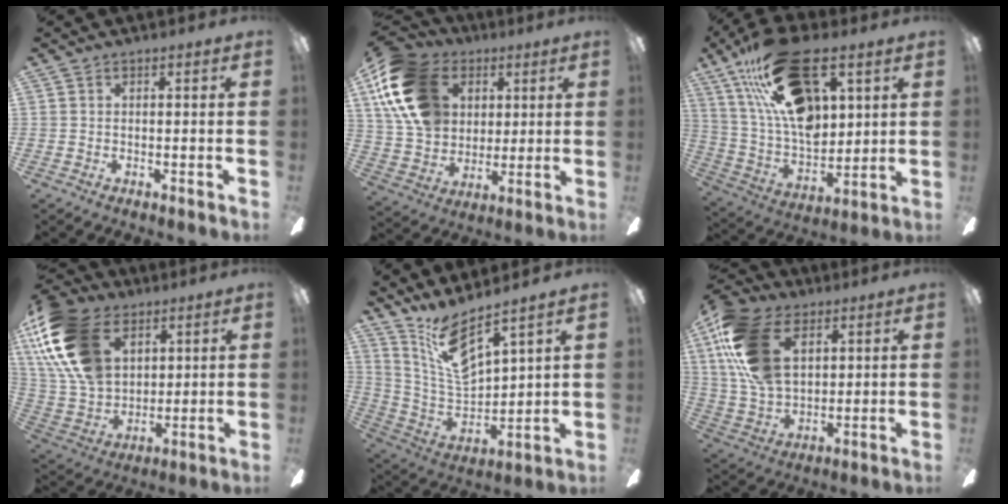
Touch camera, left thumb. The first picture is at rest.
{"total": 20.1, "force": [7.0, 15.0, 11.4], "torque": [-0.234, -0.008, 0.136]}
{"total": 25.7, "force": [13.2, 12.9, 17.9], "torque": [-0.333, -0.055, 0.233]}
{"total": 23.3, "force": [9.6, 15.4, 14.6], "torque": [-0.335, -0.025, 0.176]}
{"total": 10.4, "force": [8.2, 3.5, 5.3], "torque": [-0.112, -0.048, 0.154]}
{"total": 21.0, "force": [8.0, 13.4, 14.1], "torque": [-0.323, -0.012, 0.146]}